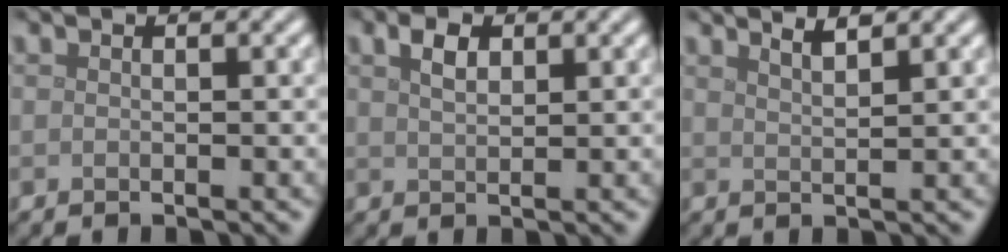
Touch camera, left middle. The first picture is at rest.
{"total": 2.1, "force": [1.1, 1.0, 1.4], "torque": [-0.030, 0.006, 0.023]}
{"total": 2.7, "force": [2.1, 0.8, 1.6], "torque": [0.002, 0.011, 0.010]}